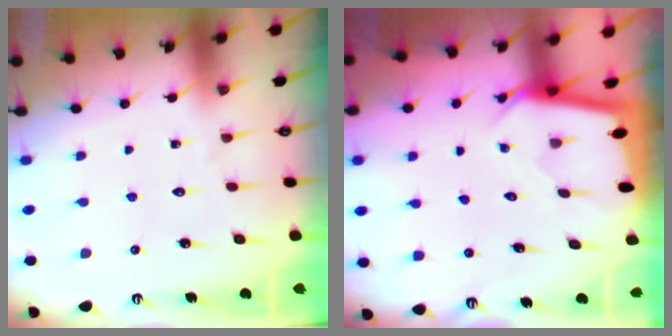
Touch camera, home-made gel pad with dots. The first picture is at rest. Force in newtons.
{"total": 2.4, "press": 2.4, "slide": 0.1}